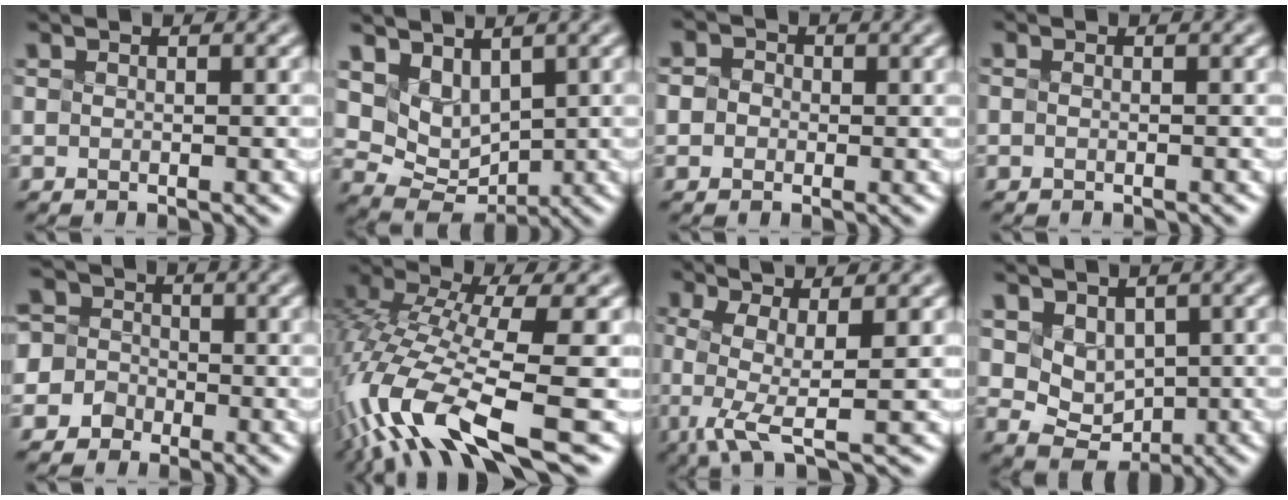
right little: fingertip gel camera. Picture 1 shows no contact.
{"total": 2.9, "force": [1.7, 2.1, 1.2], "torque": [-0.053, -0.011, 0.075]}
{"total": 2.1, "force": [-1.3, -0.2, -1.6], "torque": [0.013, -0.009, -0.006]}
{"total": 1.7, "force": [-1.3, -0.8, -0.9], "torque": [0.003, -0.019, -0.005]}
{"total": 4.7, "force": [-2.2, 4.1, -0.7], "torque": [0.016, 0.017, -0.055]}
{"total": 11.5, "force": [-6.5, 2.3, 9.2], "torque": [-0.226, -0.012, -0.077]}
{"total": 3.4, "force": [-1.7, -0.3, 2.9], "torque": [-0.074, -0.016, -0.005]}
{"total": 2.1, "force": [0.4, 1.9, 0.6], "torque": [-0.037, -0.016, 0.056]}